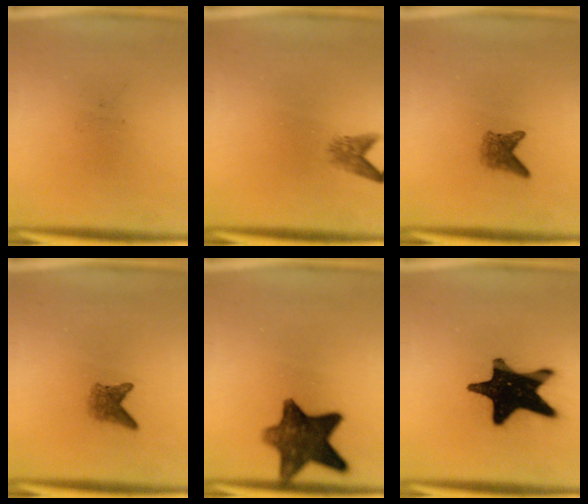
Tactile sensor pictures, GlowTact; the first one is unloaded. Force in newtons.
{"total": 2.0}
{"total": 2.4}
{"total": 2.4}
{"total": 11.0}
{"total": 20.1}